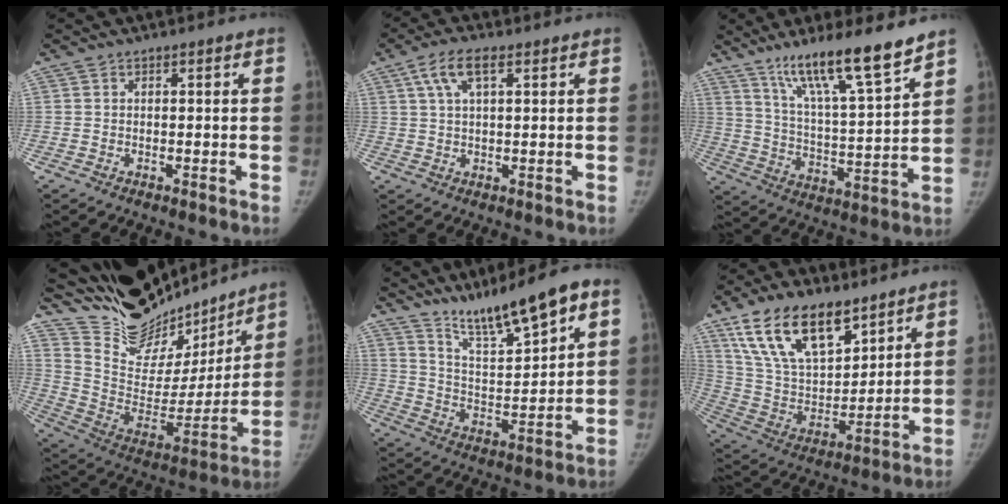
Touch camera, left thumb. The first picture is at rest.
{"total": 6.4, "force": [2.9, 2.6, 5.1], "torque": [-0.104, 0.008, 0.055]}
{"total": 16.3, "force": [12.0, 1.5, 11.0], "torque": [-0.173, -0.071, 0.211]}
{"total": 25.8, "force": [22.8, 8.4, 8.7], "torque": [-0.109, -0.122, 0.371]}
{"total": 14.5, "force": [10.1, 2.4, 10.1], "torque": [-0.157, -0.054, 0.185]}
{"total": 20.1, "force": [12.6, 9.8, 12.2], "torque": [-0.183, -0.050, 0.243]}